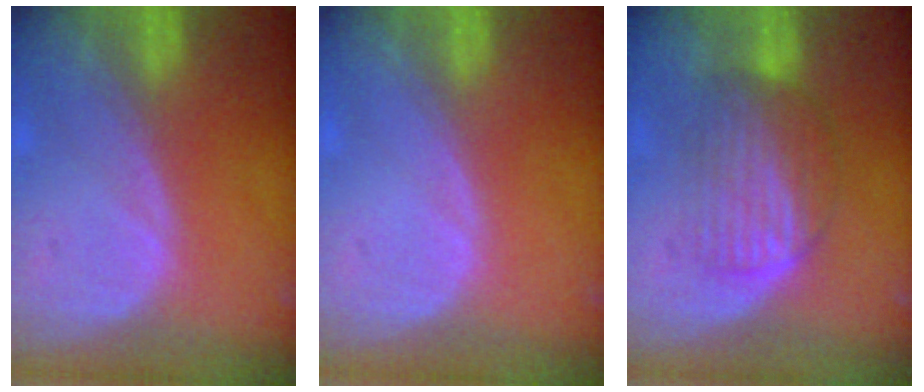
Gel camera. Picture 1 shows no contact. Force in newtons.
{"total": 0.0}
{"total": 6.3, "press": 6.2, "slide": 1.5}